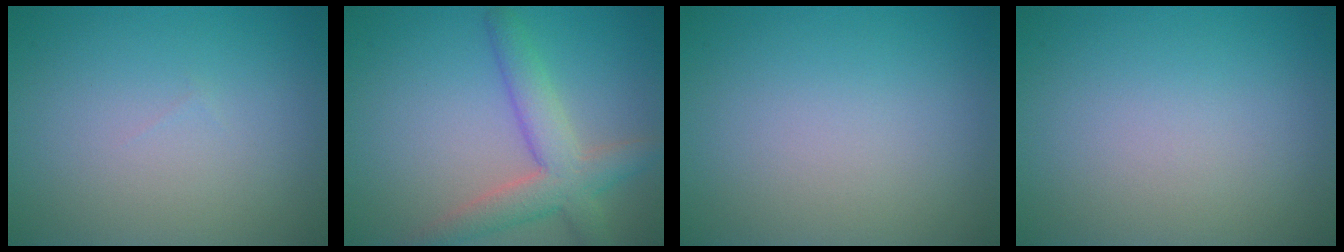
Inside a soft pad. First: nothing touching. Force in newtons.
{"total": 4.9, "press": 4.9, "slide": 0.3}
{"total": 0.0}
{"total": 0.0}